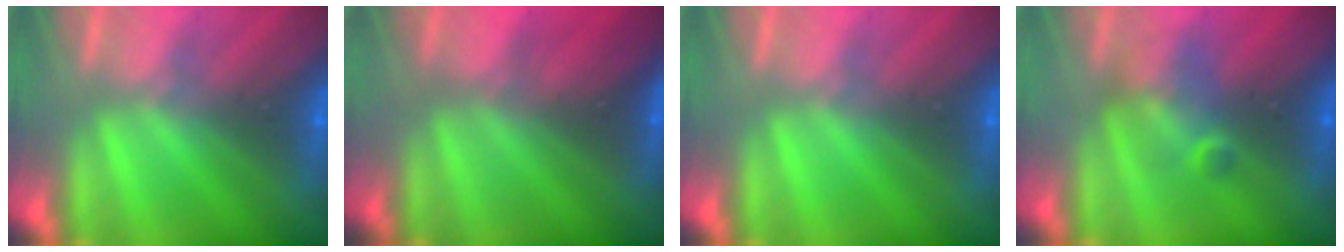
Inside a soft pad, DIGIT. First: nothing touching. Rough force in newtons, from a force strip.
{"total": 2.0}
{"total": 0.0}
{"total": 2.4}